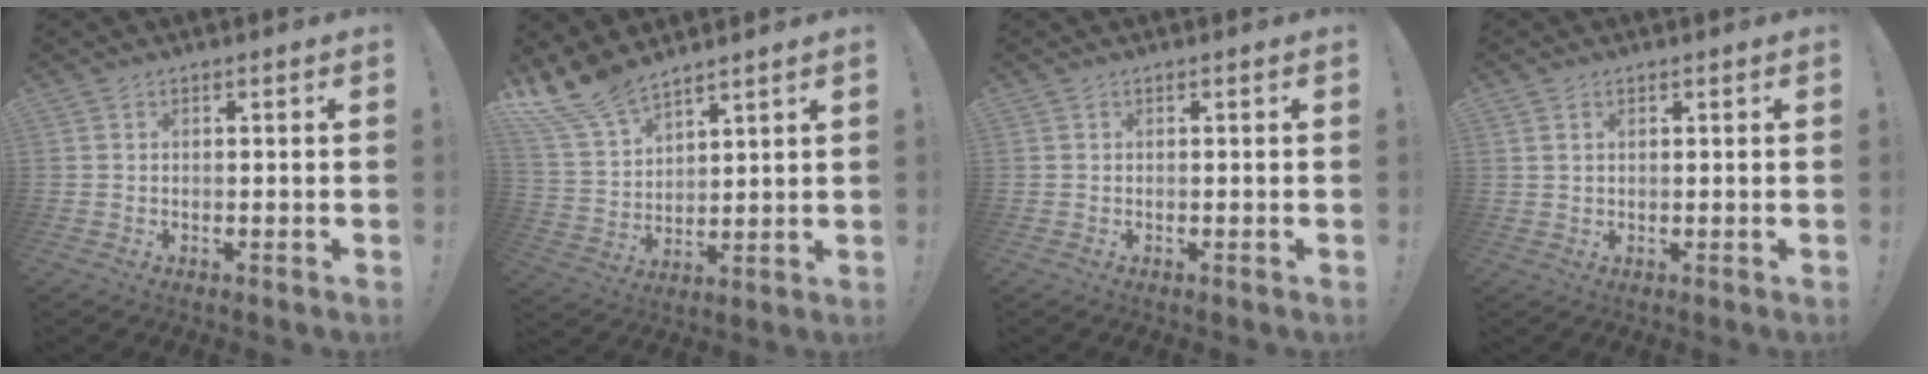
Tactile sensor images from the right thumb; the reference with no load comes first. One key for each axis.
{"total": 12.0, "fx": 10.3, "fy": 4.6, "fz": 4.0, "tx": -0.096, "ty": -0.064, "tz": 0.199}
{"total": 0.0}
{"total": 1.5, "fx": 0.8, "fy": 0.9, "fz": 0.9, "tx": -0.011, "ty": 0.000, "tz": 0.013}